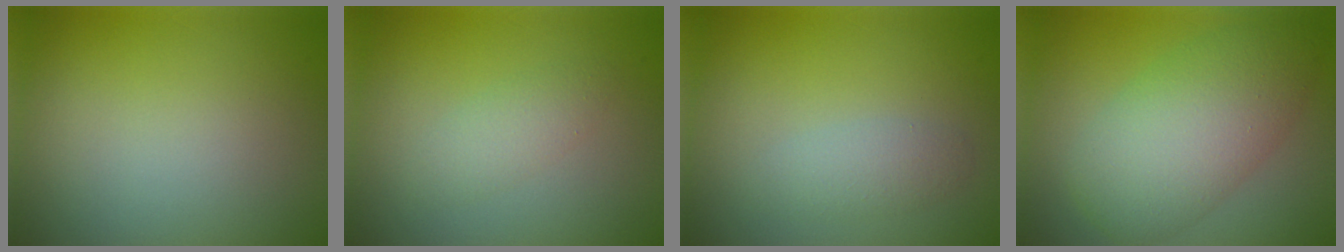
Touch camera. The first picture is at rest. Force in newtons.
{"total": 1.8, "press": 1.8, "slide": 0.1}
{"total": 1.7, "press": 1.7, "slide": 0.1}
{"total": 7.9, "press": 7.9, "slide": 0.2}